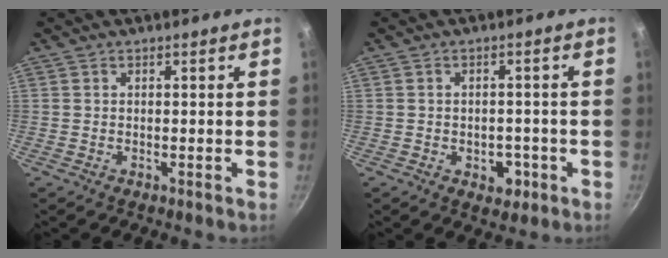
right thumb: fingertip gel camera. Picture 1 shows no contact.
{"total": 4.6, "force": [-1.8, 3.1, 2.8], "torque": [-0.021, 0.007, -0.017]}